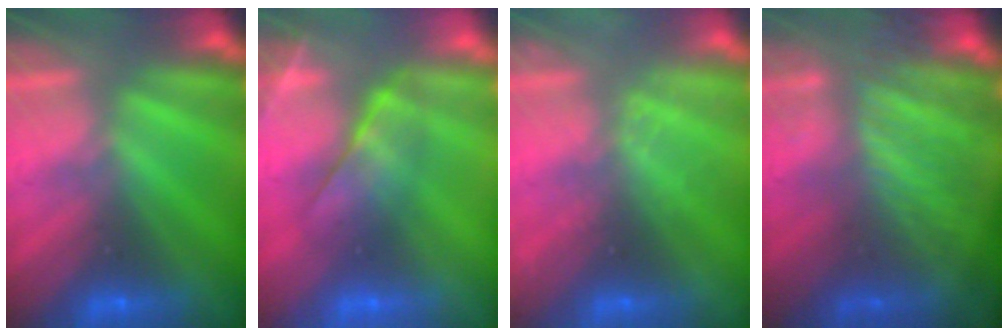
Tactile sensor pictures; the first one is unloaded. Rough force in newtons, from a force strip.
{"total": 4.4}
{"total": 2.1}
{"total": 4.4}